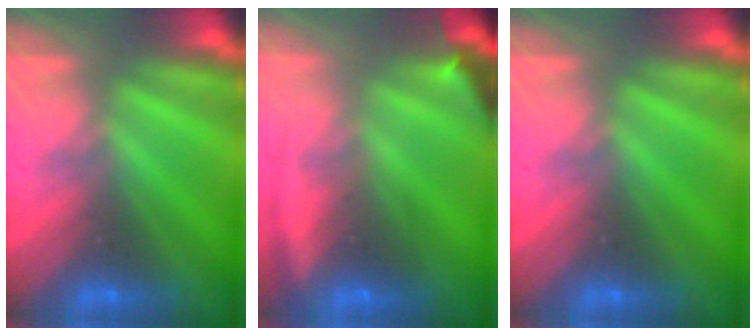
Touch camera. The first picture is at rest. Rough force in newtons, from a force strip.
{"total": 5.7}
{"total": 0.0}